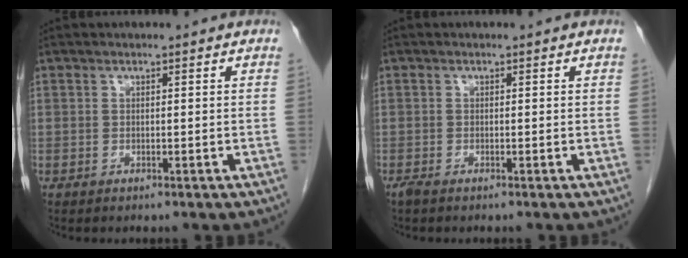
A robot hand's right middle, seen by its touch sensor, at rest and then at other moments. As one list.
[{"total": 0.8, "force": [-0.7, 0.0, 0.4], "torque": [-0.015, -0.004, -0.013]}]